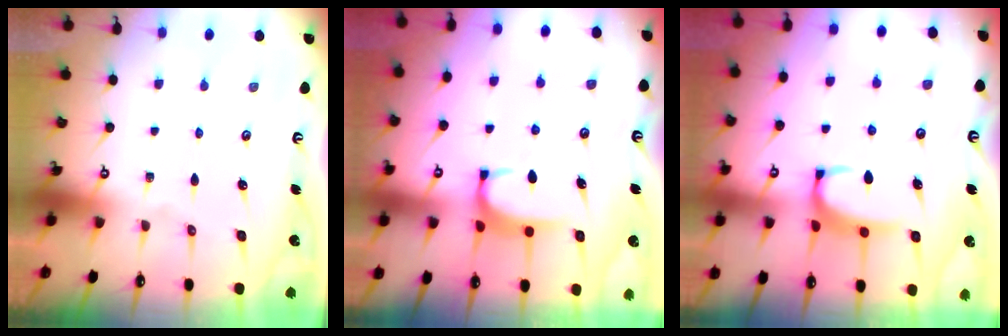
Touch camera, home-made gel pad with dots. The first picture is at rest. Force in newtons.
{"total": 1.7, "press": 1.6, "slide": 0.6}
{"total": 2.2, "press": 2.1, "slide": 0.6}